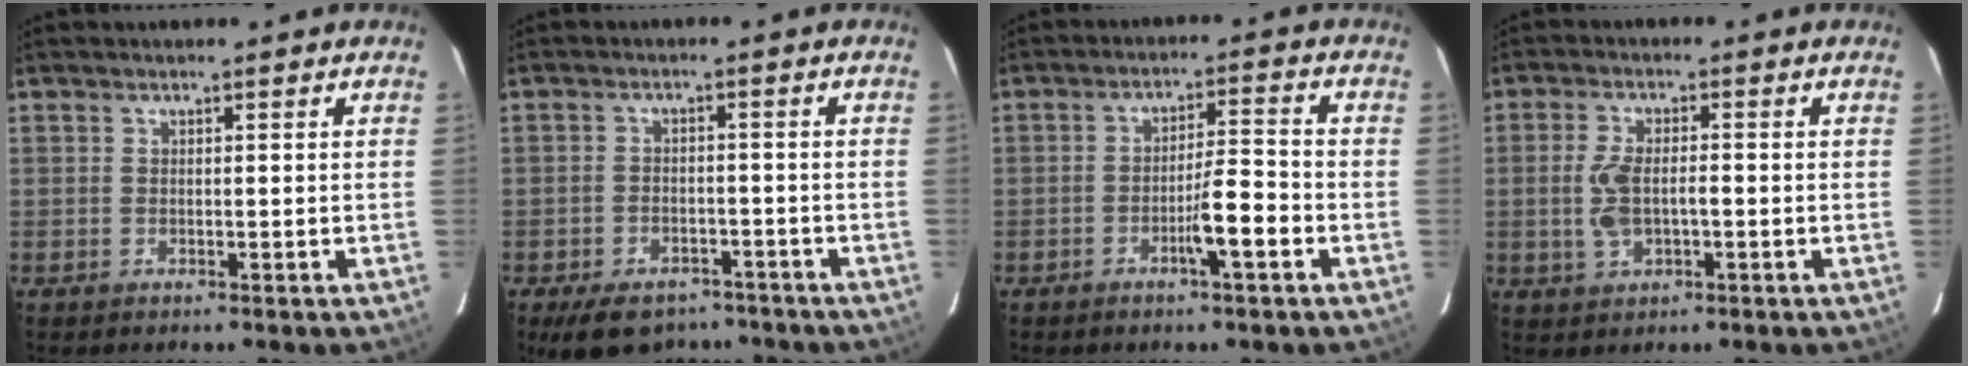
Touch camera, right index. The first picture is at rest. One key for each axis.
{"total": 9.9, "fx": -7.5, "fy": 5.4, "fz": 3.4, "tx": -0.057, "ty": 0.003, "tz": -0.109}
{"total": 6.0, "fx": -2.6, "fy": 0.4, "fz": 5.4, "tx": -0.090, "ty": 0.004, "tz": -0.042}
{"total": 5.3, "fx": -0.8, "fy": 2.1, "fz": 4.8, "tx": -0.105, "ty": 0.006, "tz": -0.011}